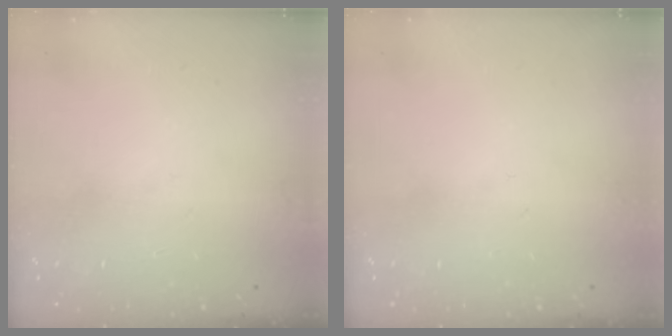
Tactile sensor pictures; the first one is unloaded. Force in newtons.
{"total": 0.0}